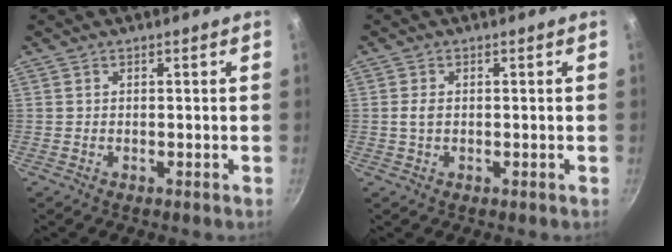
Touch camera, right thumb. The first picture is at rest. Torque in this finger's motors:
{"motor_torque": [0.24, 0.48, 0.18, 0.13, -0.01]}